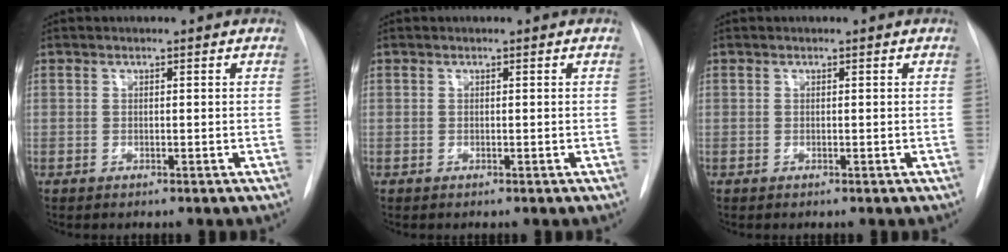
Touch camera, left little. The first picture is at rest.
{"total": 0.0}
{"total": 0.0}